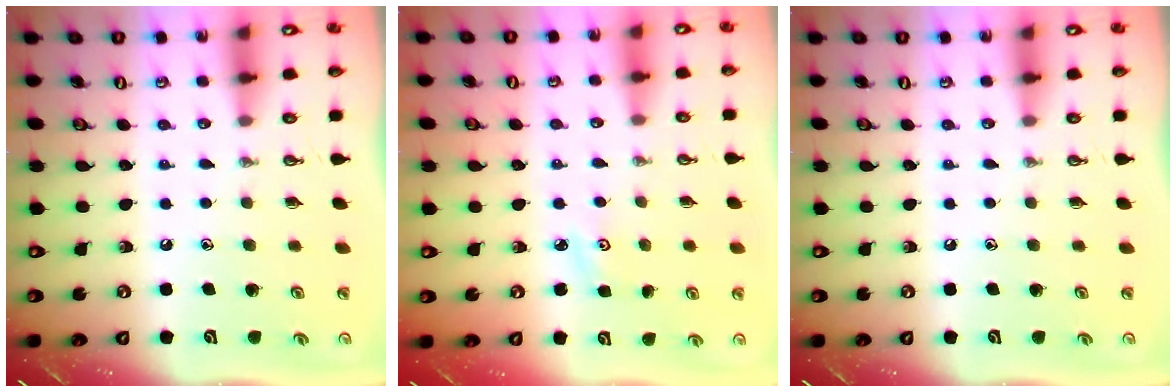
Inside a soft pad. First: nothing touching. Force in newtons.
{"total": 2.7, "press": 2.6, "slide": 0.4}
{"total": 0.0}